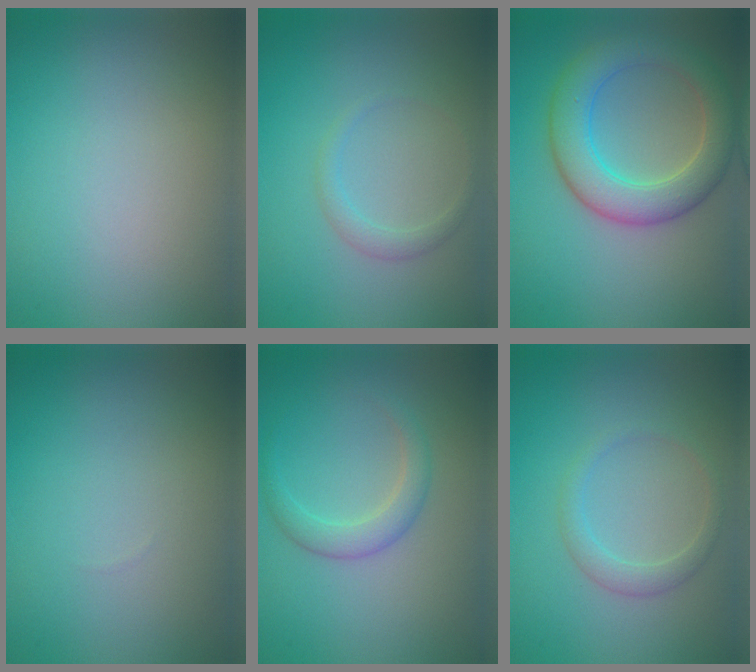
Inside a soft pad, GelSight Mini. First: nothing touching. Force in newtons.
{"total": 1.3, "press": 1.3, "slide": 0.0}
{"total": 6.1, "press": 6.1, "slide": 0.2}
{"total": 0.0}
{"total": 2.2, "press": 2.2, "slide": 0.1}
{"total": 1.8, "press": 1.8, "slide": 0.0}